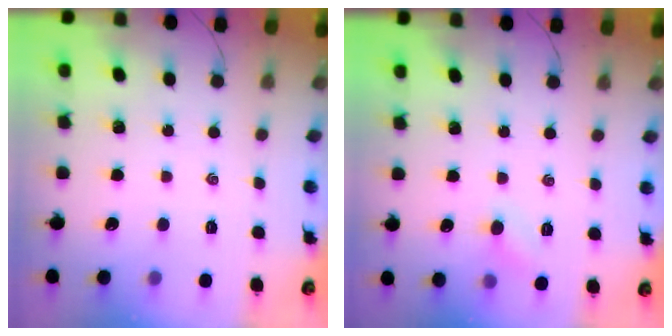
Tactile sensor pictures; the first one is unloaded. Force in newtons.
{"total": 4.8, "press": 4.5, "slide": 1.5}